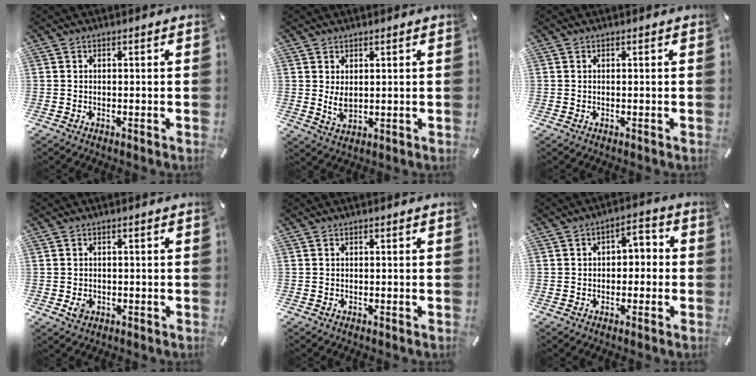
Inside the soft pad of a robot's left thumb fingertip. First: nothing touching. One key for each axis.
{"total": 4.1, "fx": 1.0, "fy": 2.5, "fz": 3.0, "tx": -0.071, "ty": -0.011, "tz": 0.014}
{"total": 0.0}
{"total": 2.4, "fx": -0.7, "fy": 2.0, "fz": 1.1, "tx": -0.019, "ty": -0.004, "tz": -0.014}
{"total": 0.0}
{"total": 4.0, "fx": -1.6, "fy": 2.9, "fz": 2.2, "tx": -0.026, "ty": 0.011, "tz": -0.037}